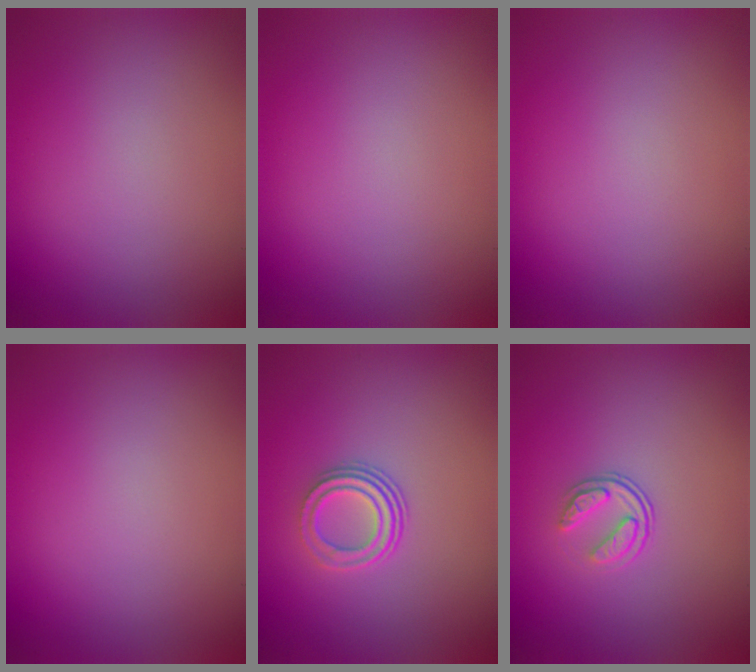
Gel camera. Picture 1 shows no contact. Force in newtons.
{"total": 0.0}
{"total": 0.0}
{"total": 0.0}
{"total": 3.0, "press": 2.2, "slide": 2.0}
{"total": 1.9, "press": 1.3, "slide": 1.4}